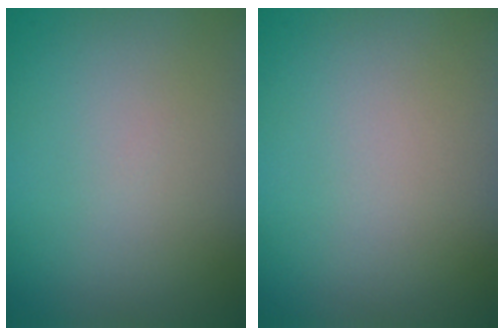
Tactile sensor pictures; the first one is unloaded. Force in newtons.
{"total": 0.0}